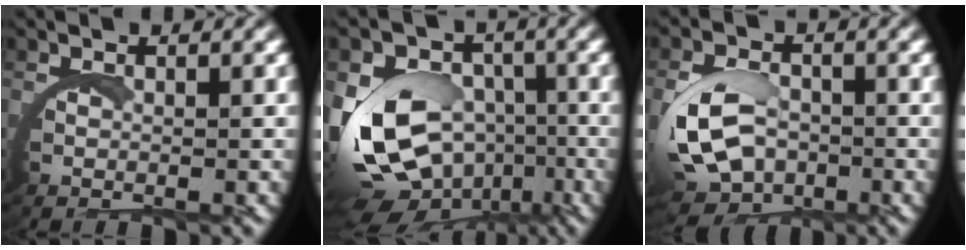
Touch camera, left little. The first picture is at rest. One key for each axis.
{"total": 10.1, "fx": -2.5, "fy": 8.2, "fz": 5.4, "tx": -0.136, "ty": -0.057, "tz": -0.029}
{"total": 6.4, "fx": -0.7, "fy": 5.1, "fz": 3.8, "tx": -0.103, "ty": -0.031, "tz": -0.003}